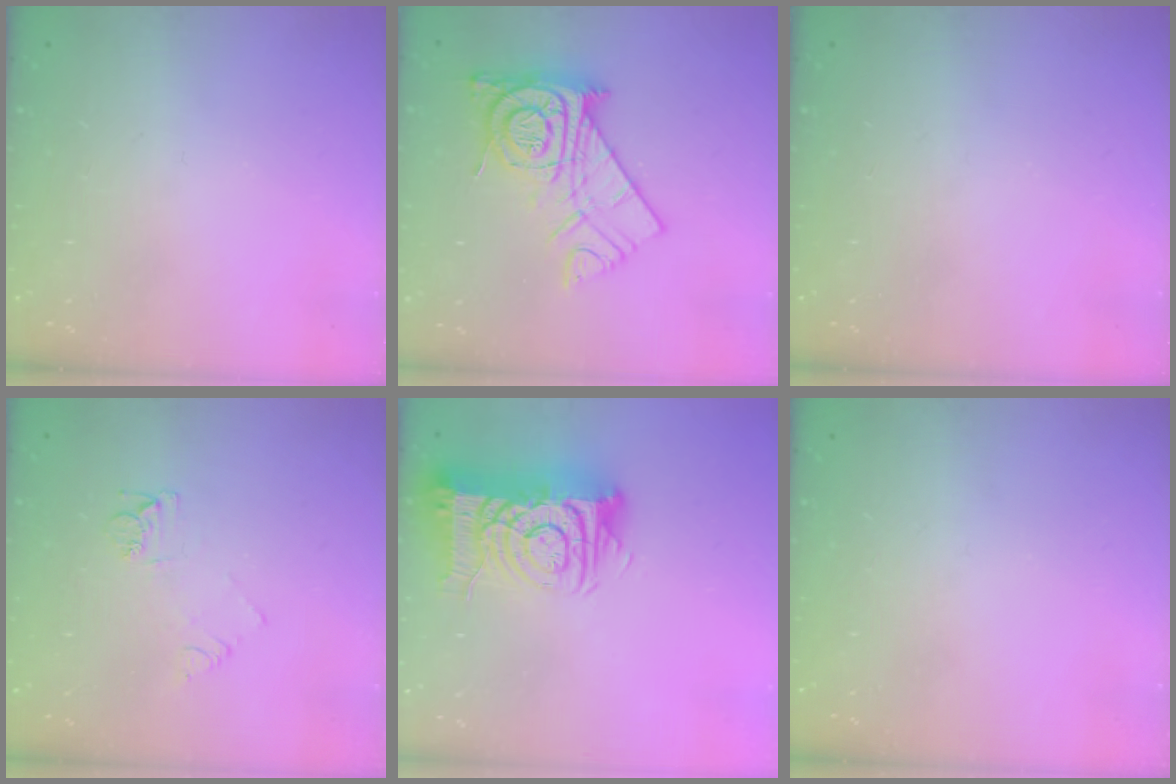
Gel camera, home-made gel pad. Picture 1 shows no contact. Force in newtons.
{"total": 15.0, "press": 14.9, "slide": 1.1}
{"total": 0.0}
{"total": 5.6, "press": 5.6, "slide": 0.5}
{"total": 14.6, "press": 14.5, "slide": 1.7}
{"total": 0.0}